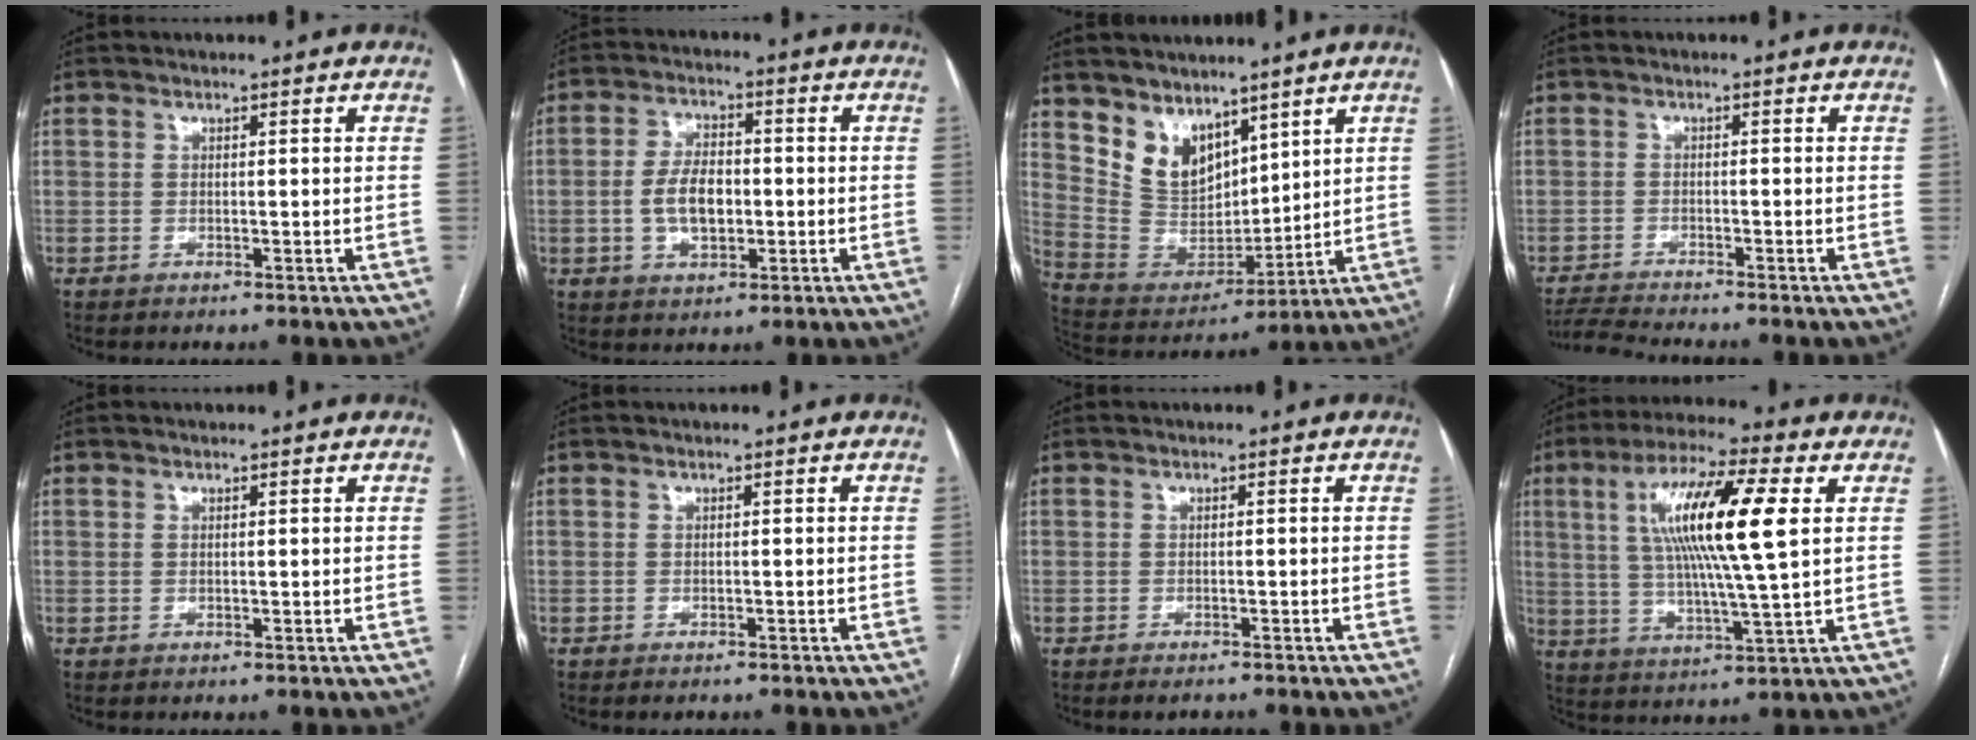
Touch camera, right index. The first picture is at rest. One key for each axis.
{"total": 7.2, "fx": -0.9, "fy": 3.8, "fz": 6.1, "tx": -0.122, "ty": 0.011, "tz": -0.013}
{"total": 10.1, "fx": 6.9, "fy": 6.1, "fz": 4.2, "tx": -0.093, "ty": 0.012, "tz": 0.154}
{"total": 4.6, "fx": -4.5, "fy": -0.6, "fz": 1.2, "tx": -0.021, "ty": -0.021, "tz": -0.075}
{"total": 0.0}
{"total": 1.7, "fx": -1.5, "fy": 0.5, "fz": 0.6, "tx": -0.011, "ty": -0.003, "tz": -0.016}
{"total": 2.2, "fx": -1.8, "fy": 0.6, "fz": 1.0, "tx": -0.013, "ty": -0.003, "tz": -0.021}
{"total": 15.5, "fx": 3.6, "fy": 0.8, "fz": 15.1, "tx": -0.283, "ty": 0.010, "tz": 0.058}